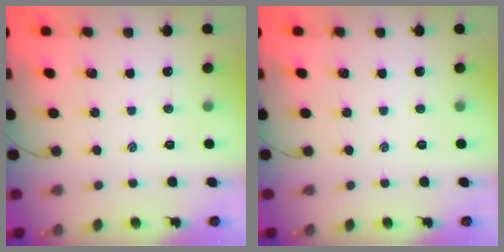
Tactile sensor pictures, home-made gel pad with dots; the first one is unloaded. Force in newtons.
{"total": 0.0}